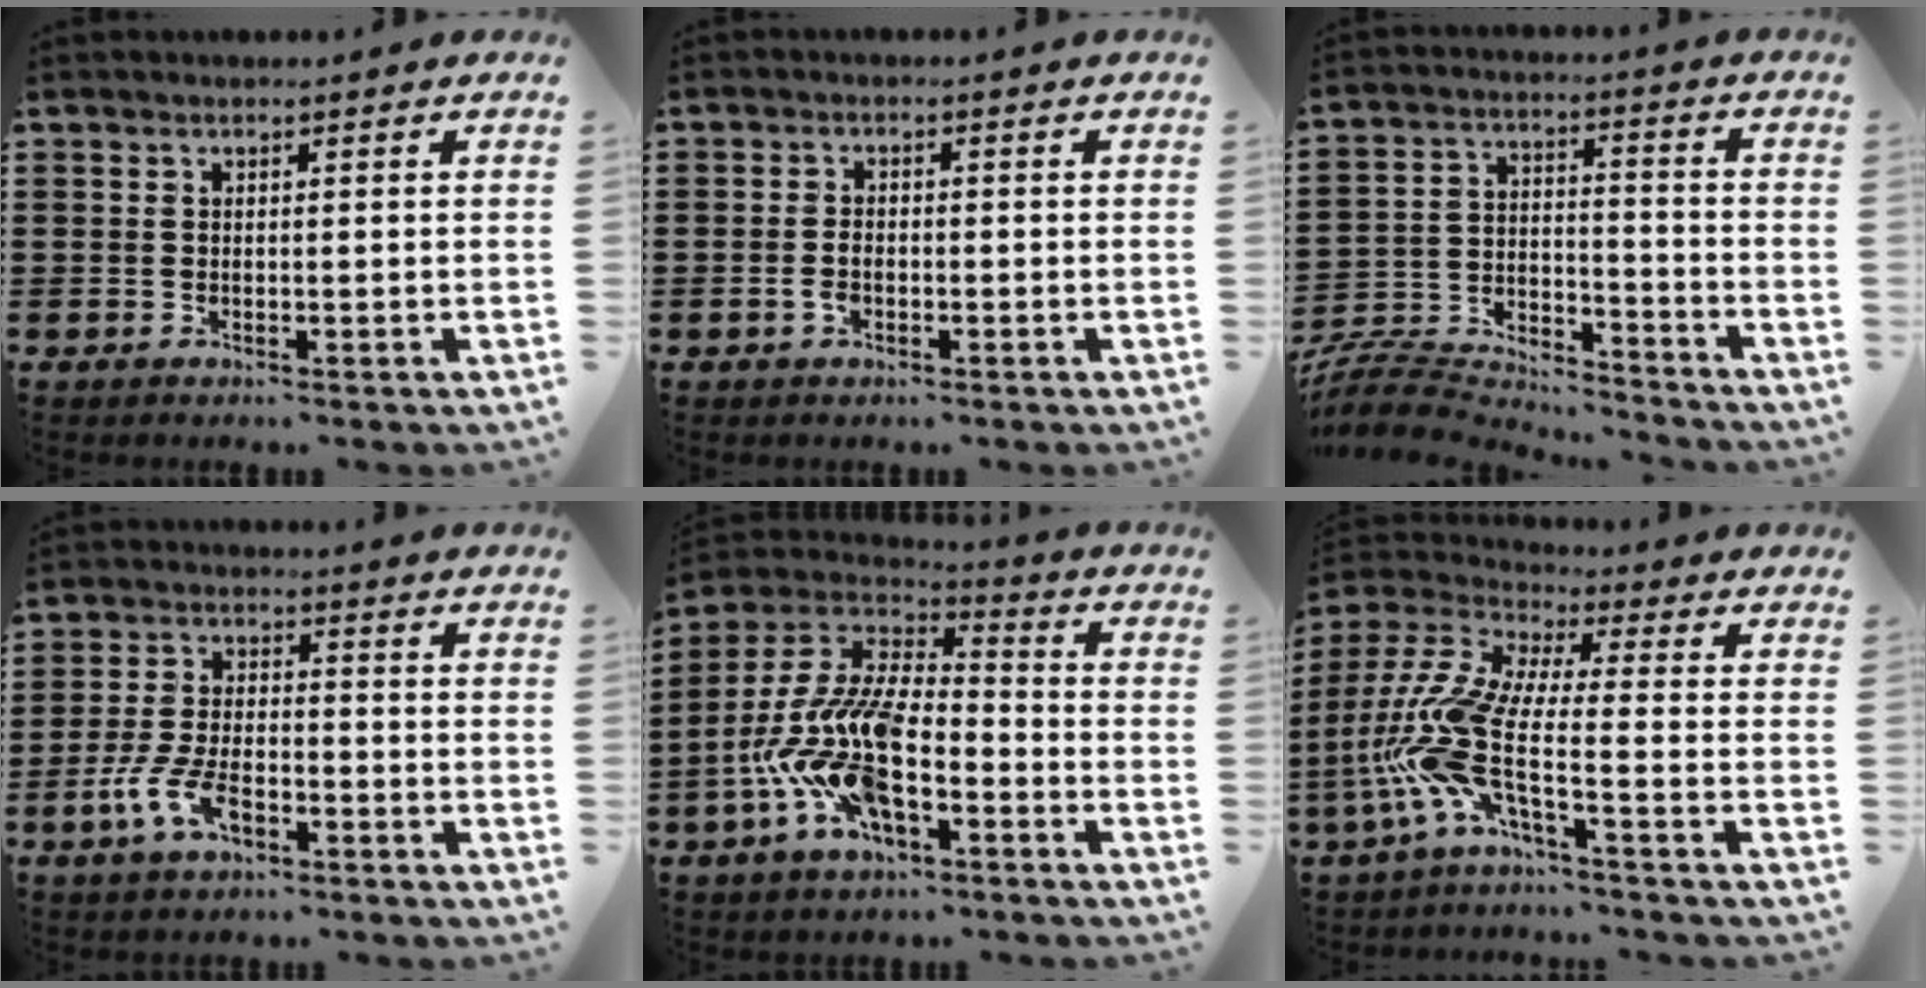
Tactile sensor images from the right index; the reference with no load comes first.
{"total": 2.2, "force": [-0.9, 1.1, 1.6], "torque": [-0.041, -0.005, -0.019]}
{"total": 7.1, "force": [-6.9, 1.2, 1.0], "torque": [-0.036, -0.001, -0.142]}
{"total": 7.2, "force": [-3.8, 3.0, 5.3], "torque": [-0.126, -0.003, -0.073]}
{"total": 14.3, "force": [-6.0, 6.5, 11.2], "torque": [-0.275, -0.011, -0.125]}
{"total": 10.4, "force": [-4.4, 2.2, 9.2], "torque": [-0.240, -0.034, -0.103]}